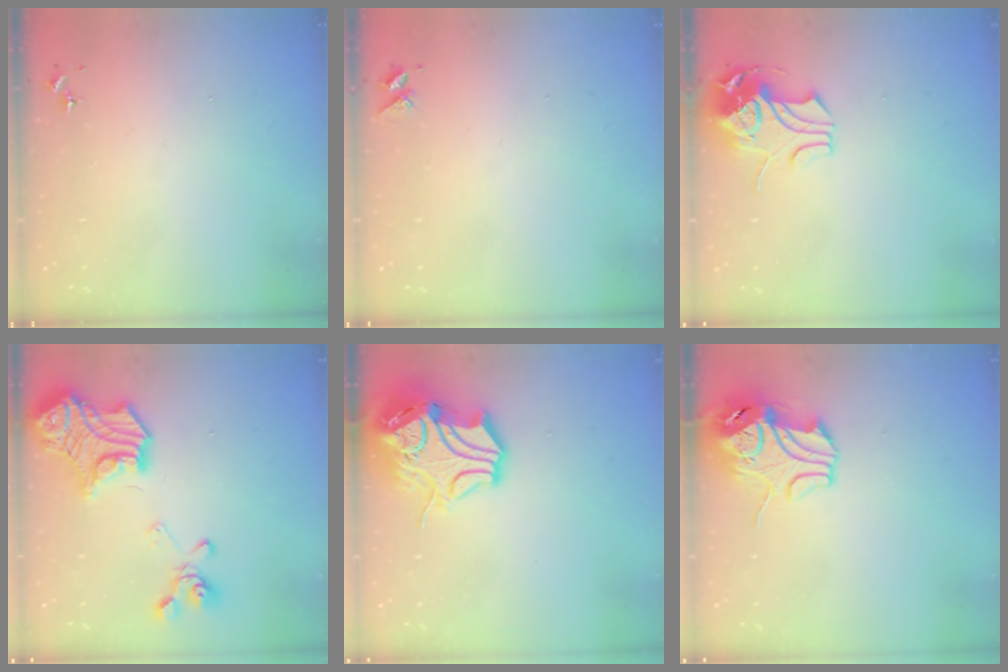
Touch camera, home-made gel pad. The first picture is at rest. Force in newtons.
{"total": 3.8, "press": 3.8, "slide": 0.4}
{"total": 9.6, "press": 9.5, "slide": 1.3}
{"total": 25.4, "press": 25.3, "slide": 2.3}
{"total": 17.1, "press": 16.9, "slide": 2.6}
{"total": 11.9, "press": 11.8, "slide": 1.7}